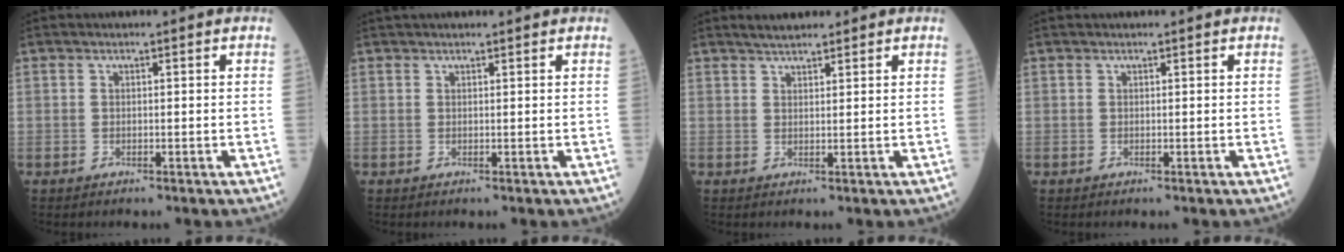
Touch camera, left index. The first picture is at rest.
{"total": 3.6, "force": [3.2, 0.2, 1.4], "torque": [-0.016, 0.030, 0.044]}
{"total": 3.0, "force": [2.7, 0.7, 1.1], "torque": [-0.021, 0.015, 0.047]}
{"total": 0.6, "force": [0.6, 0.0, 0.3], "torque": [-0.003, 0.013, 0.012]}